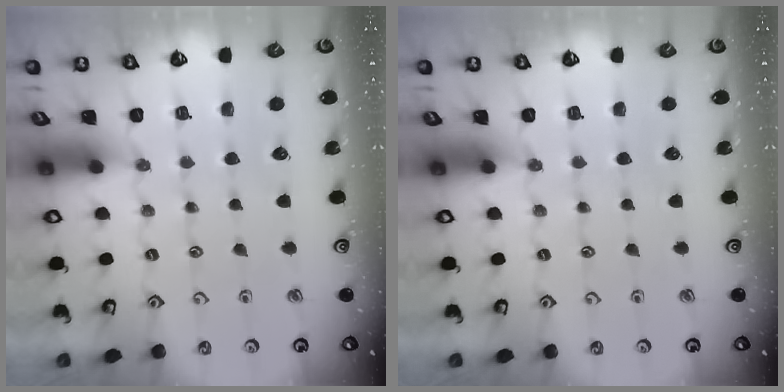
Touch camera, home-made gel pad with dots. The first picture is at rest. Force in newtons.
{"total": 0.0}